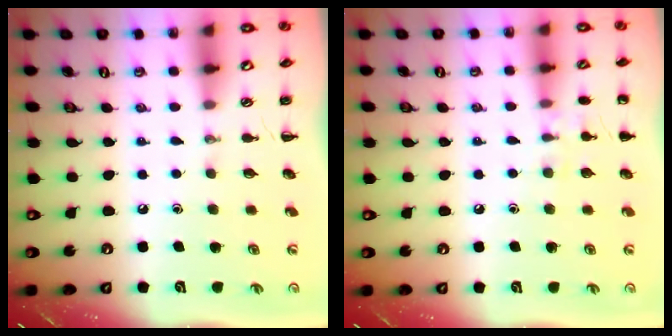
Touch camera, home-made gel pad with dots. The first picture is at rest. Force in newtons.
{"total": 7.4, "press": 7.1, "slide": 2.1}